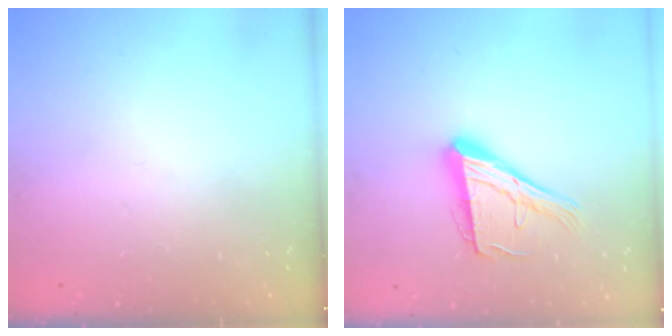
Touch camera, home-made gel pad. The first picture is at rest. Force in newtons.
{"total": 16.9, "press": 16.8, "slide": 1.8}